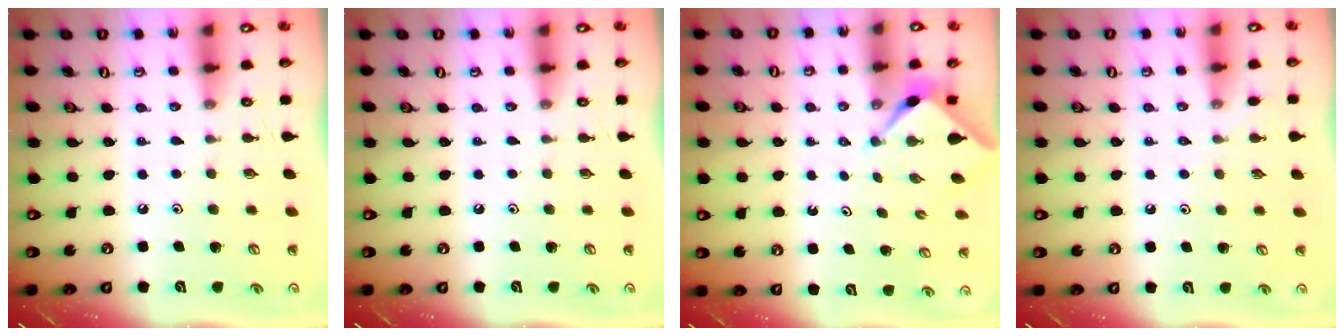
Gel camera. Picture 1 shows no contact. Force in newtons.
{"total": 0.0}
{"total": 2.3, "press": 2.3, "slide": 0.3}
{"total": 3.3, "press": 3.2, "slide": 0.6}